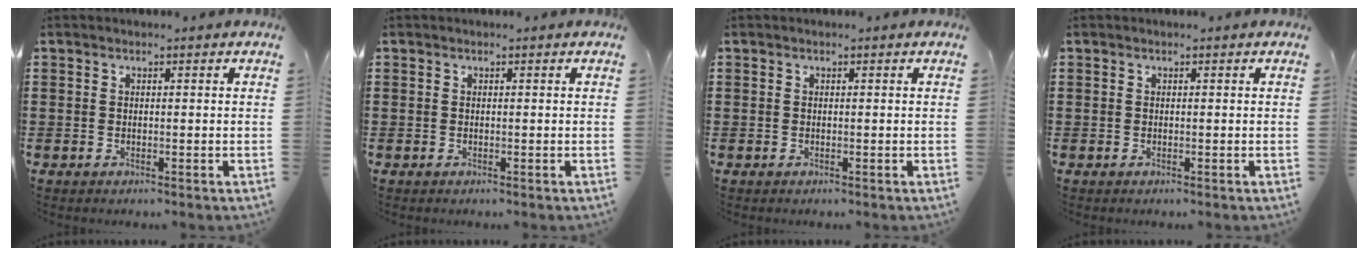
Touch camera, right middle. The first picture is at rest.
{"total": 0.0}
{"total": 0.0}
{"total": 0.0}